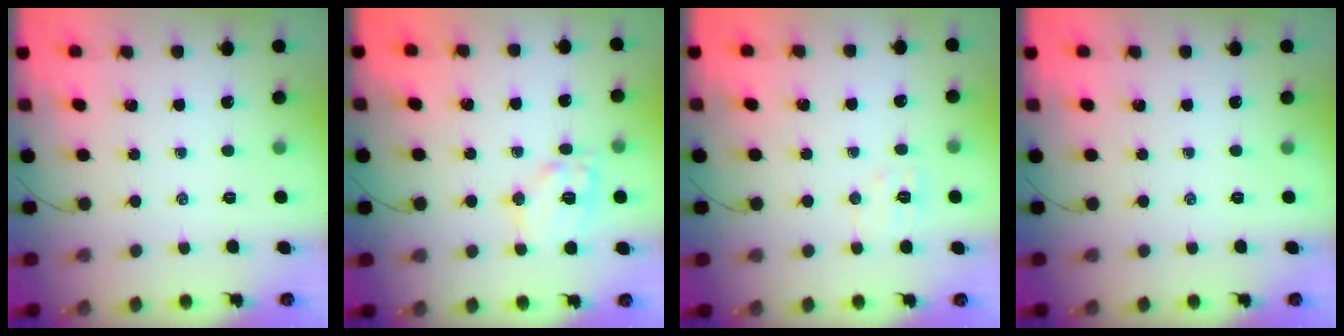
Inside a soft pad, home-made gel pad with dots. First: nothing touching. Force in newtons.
{"total": 11.1, "press": 11.0, "slide": 1.5}
{"total": 6.3, "press": 6.2, "slide": 1.4}
{"total": 0.0}